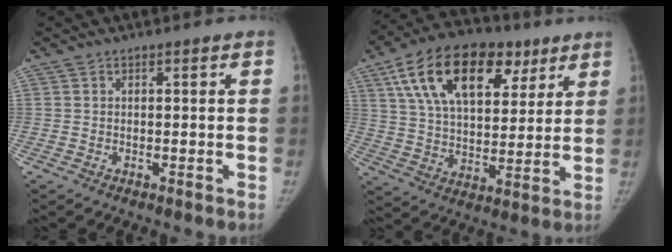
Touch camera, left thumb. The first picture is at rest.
{"total": 23.2, "force": [11.2, 13.1, 15.5], "torque": [-0.243, -0.004, 0.188]}